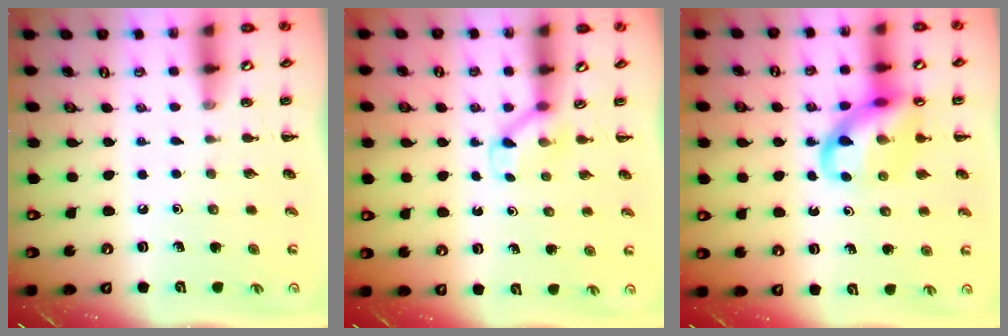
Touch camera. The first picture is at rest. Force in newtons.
{"total": 2.6, "press": 2.4, "slide": 0.9}
{"total": 13.7, "press": 13.4, "slide": 2.8}